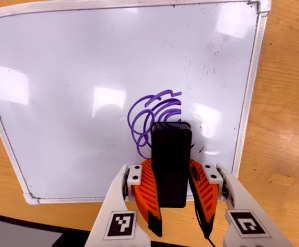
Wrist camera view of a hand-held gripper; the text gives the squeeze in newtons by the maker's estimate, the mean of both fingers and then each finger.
{"total": 11.6, "left": 11.2, "right": 12.0}